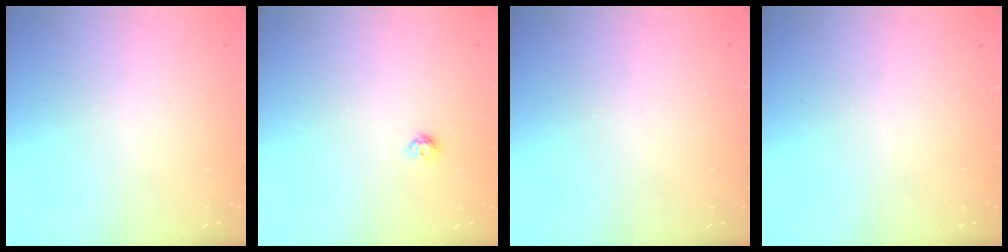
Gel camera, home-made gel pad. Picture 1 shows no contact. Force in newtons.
{"total": 3.6, "press": 3.5, "slide": 0.3}
{"total": 0.0}
{"total": 0.0}